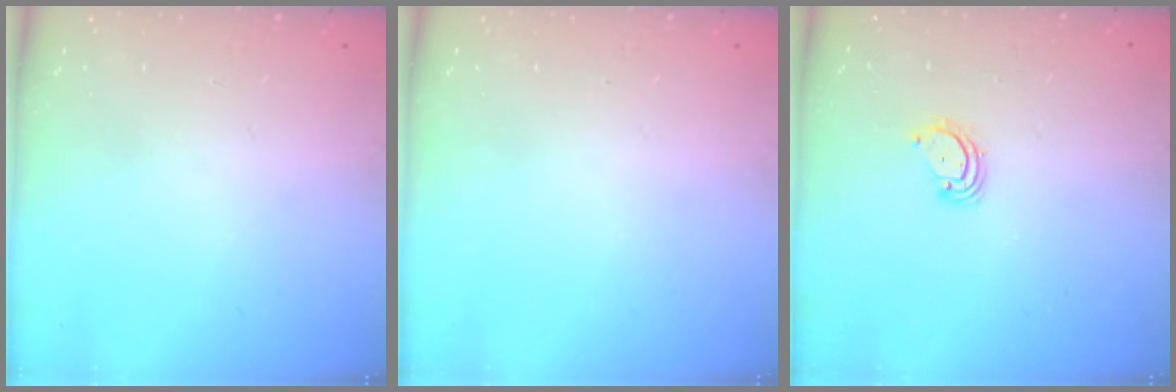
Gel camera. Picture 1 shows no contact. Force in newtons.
{"total": 0.0}
{"total": 2.8, "press": 2.8, "slide": 0.2}